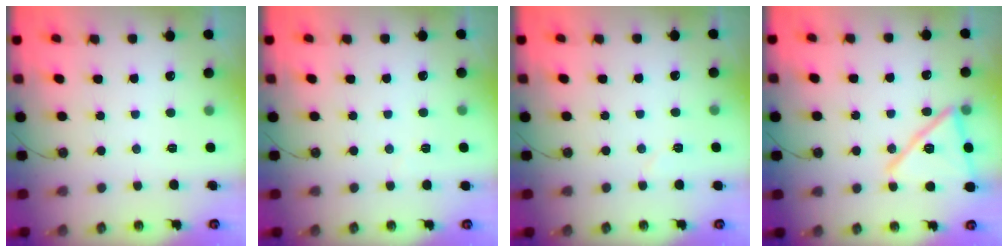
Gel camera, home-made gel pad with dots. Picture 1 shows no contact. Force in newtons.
{"total": 2.2, "press": 2.2, "slide": 0.7}
{"total": 3.9, "press": 3.8, "slide": 1.2}
{"total": 17.5, "press": 16.4, "slide": 6.1}